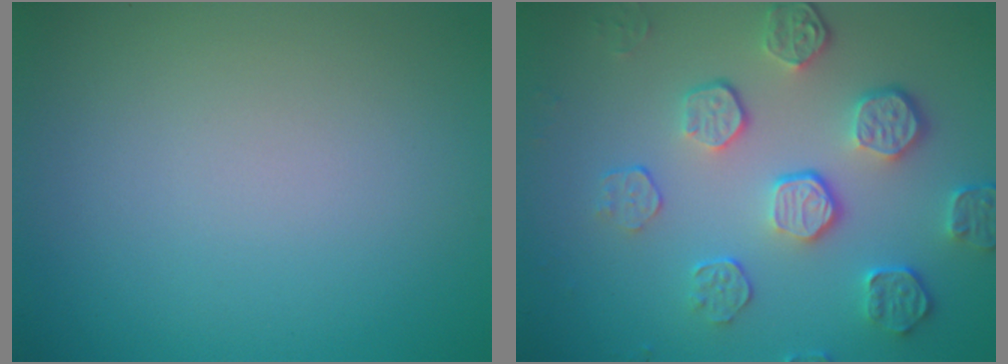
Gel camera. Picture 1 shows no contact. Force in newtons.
{"total": 5.6, "press": 4.0, "slide": 3.9}